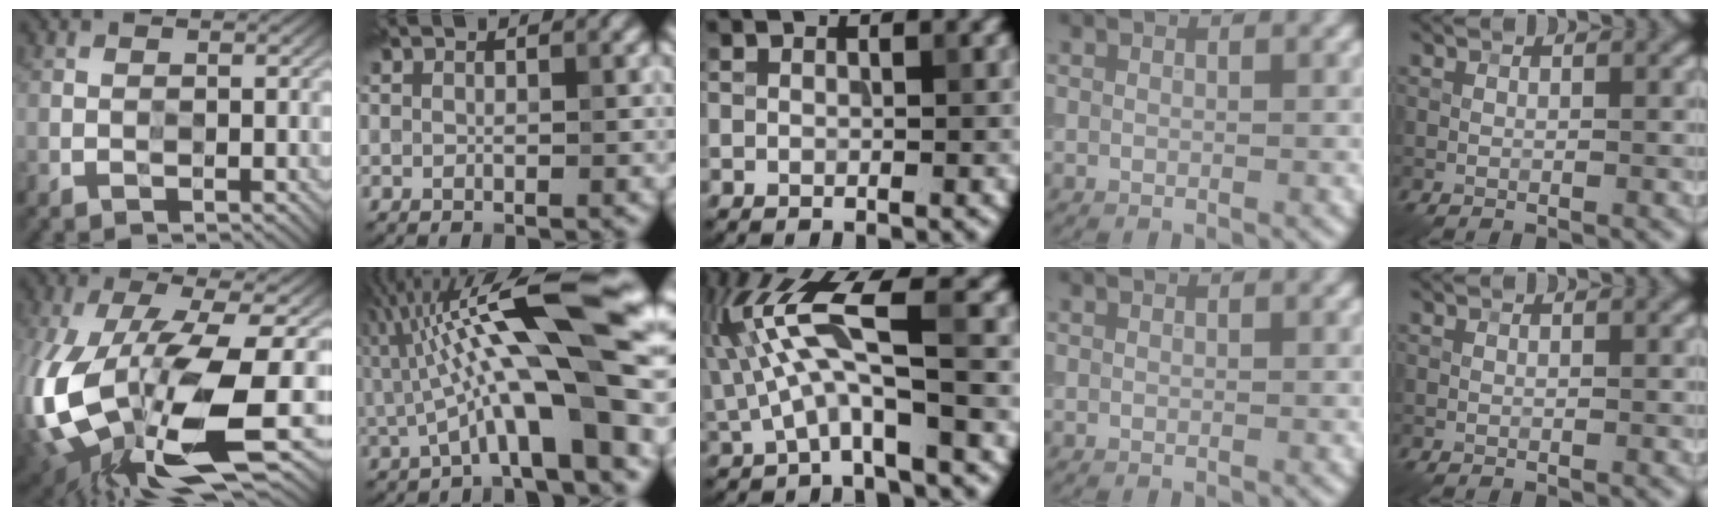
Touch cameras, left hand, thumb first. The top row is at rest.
{"thumb": {"total": 17.1, "force": [-5.5, 7.2, 14.5], "torque": [-0.331, -0.046, -0.077]}, "index": {"total": 14.3, "force": [1.0, 3.3, 13.9], "torque": [-0.214, 0.034, 0.012]}, "middle": {"total": 6.9, "force": [-0.3, 1.6, 6.6], "torque": [-0.146, 0.015, -0.008]}}